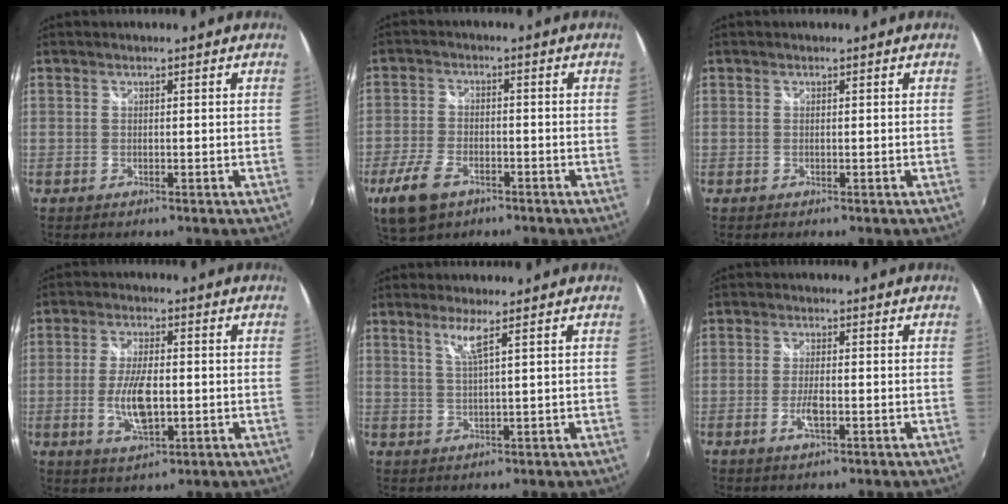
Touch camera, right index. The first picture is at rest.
{"total": 9.3, "force": [-5.4, 5.1, 5.5], "torque": [-0.143, -0.015, -0.101]}
{"total": 0.0}
{"total": 8.7, "force": [-1.4, 3.5, 7.8], "torque": [-0.155, -0.007, -0.024]}
{"total": 3.2, "force": [1.9, -0.5, 2.5], "torque": [-0.052, -0.007, 0.038]}
{"total": 3.6, "force": [-1.2, 1.0, 3.3], "torque": [-0.069, -0.005, -0.024]}